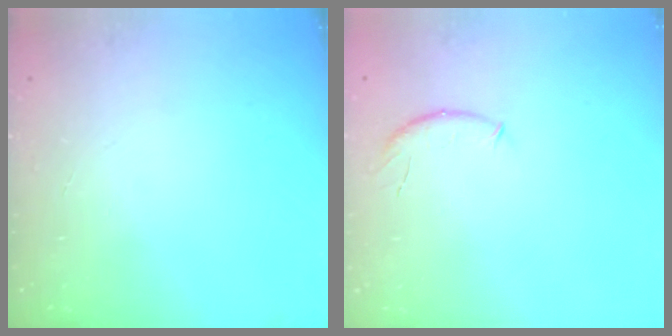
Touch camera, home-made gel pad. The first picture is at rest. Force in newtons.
{"total": 6.1, "press": 6.0, "slide": 1.0}